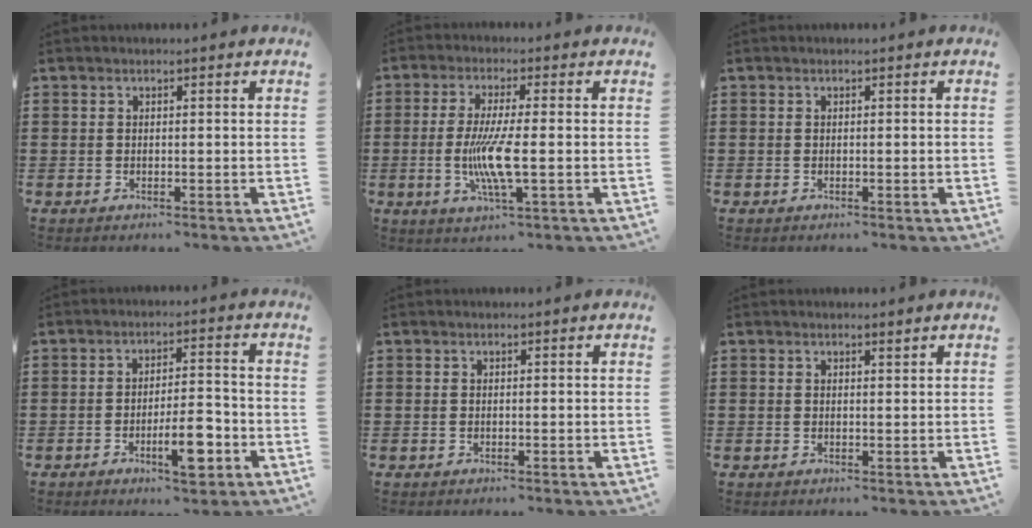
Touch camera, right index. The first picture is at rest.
{"total": 7.6, "force": [-1.2, 1.0, 7.5], "torque": [-0.157, -0.017, -0.028]}
{"total": 0.0}
{"total": 7.7, "force": [-3.4, 2.2, 6.6], "torque": [-0.115, 0.000, -0.057]}
{"total": 0.0}
{"total": 0.7, "force": [0.6, 0.0, 0.4], "torque": [0.000, -0.003, 0.009]}